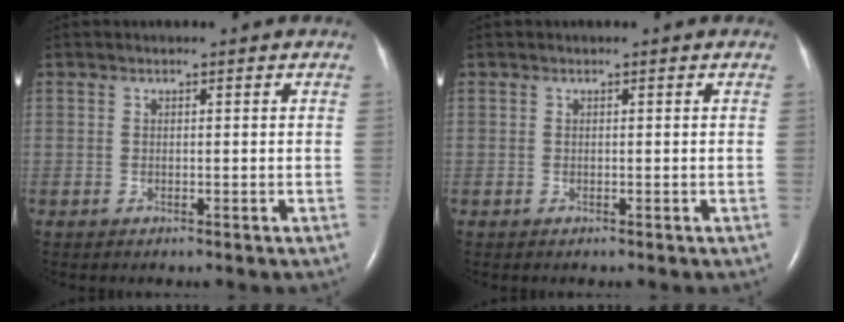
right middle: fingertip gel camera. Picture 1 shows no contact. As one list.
[{"total": 0.0}]